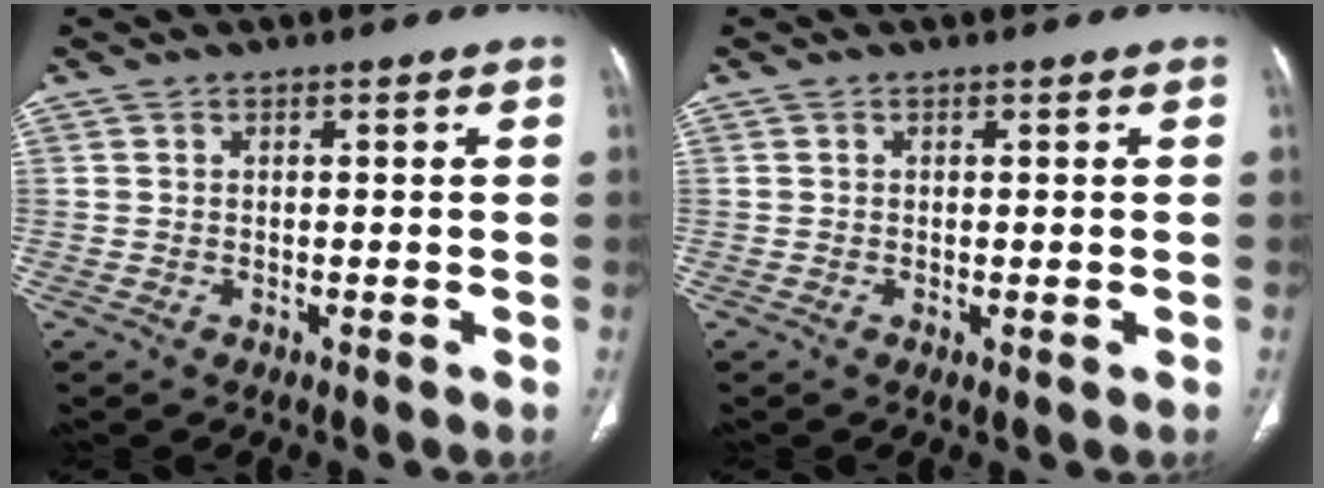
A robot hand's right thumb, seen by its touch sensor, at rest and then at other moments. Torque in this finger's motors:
{"motor_torque": [-0.07, -0.18, 0.05, 0.01, 0.03]}